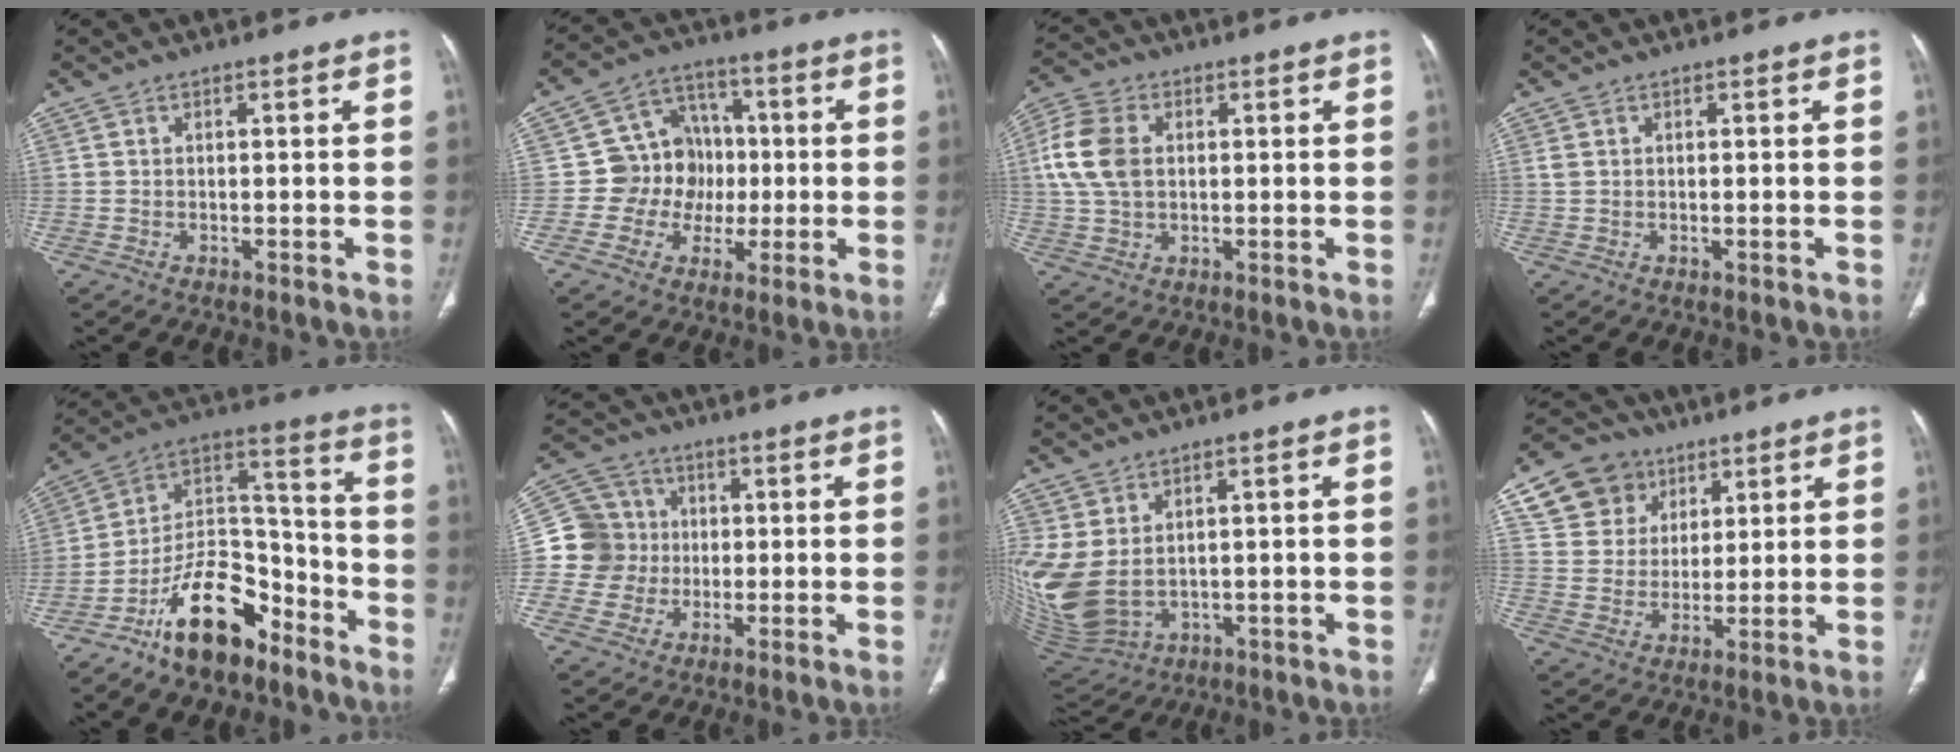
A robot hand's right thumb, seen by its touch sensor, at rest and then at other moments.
{"total": 11.1, "force": [-0.6, 10.2, 4.3], "torque": [-0.003, 0.028, -0.014]}
{"total": 9.6, "force": [1.4, 6.7, 6.8], "torque": [-0.148, 0.014, 0.027]}
{"total": 0.9, "force": [0.2, 0.4, 0.8], "torque": [-0.021, -0.002, 0.008]}
{"total": 16.8, "force": [-11.0, 8.4, 9.6], "torque": [-0.124, 0.099, -0.196]}
{"total": 10.0, "force": [-0.1, 9.8, 1.8], "torque": [0.002, 0.022, -0.005]}
{"total": 12.8, "force": [2.0, 8.8, 9.1], "torque": [-0.218, -0.015, 0.070]}
{"total": 12.1, "force": [6.2, 9.8, 3.5], "torque": [-0.037, -0.012, 0.119]}